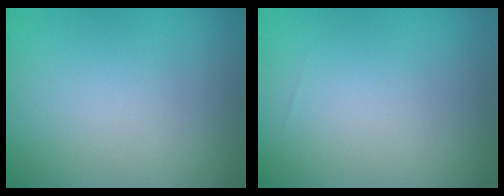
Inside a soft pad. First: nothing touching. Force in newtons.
{"total": 0.0}